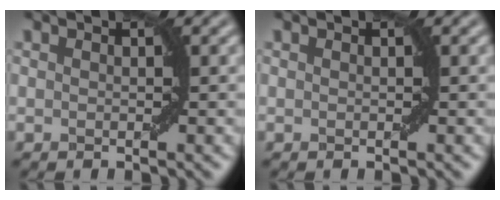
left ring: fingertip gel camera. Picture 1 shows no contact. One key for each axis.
{"total": 0.0}